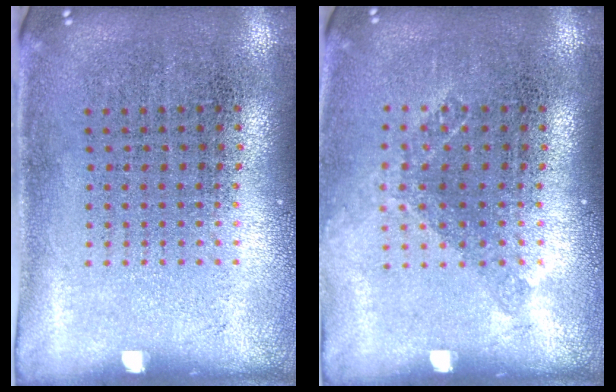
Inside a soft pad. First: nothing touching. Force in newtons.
{"total": 1.2, "press": 0.9, "slide": 0.7}